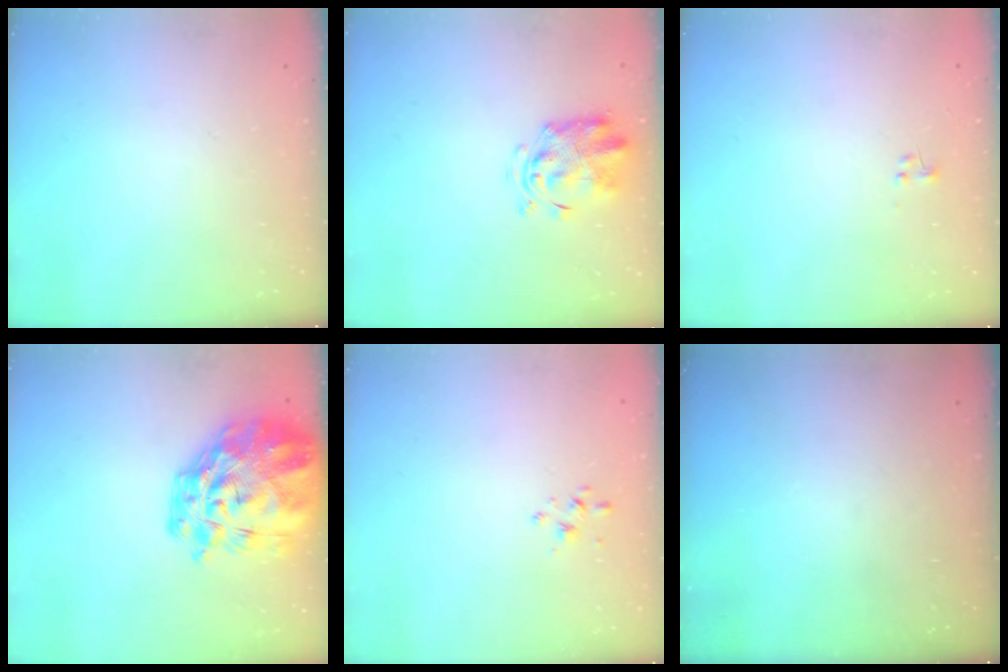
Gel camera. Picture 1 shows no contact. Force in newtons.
{"total": 2.9, "press": 2.9, "slide": 0.7}
{"total": 0.6, "press": 0.6, "slide": 0.2}
{"total": 17.4, "press": 16.2, "slide": 6.3}
{"total": 1.9, "press": 1.8, "slide": 0.7}
{"total": 0.0}